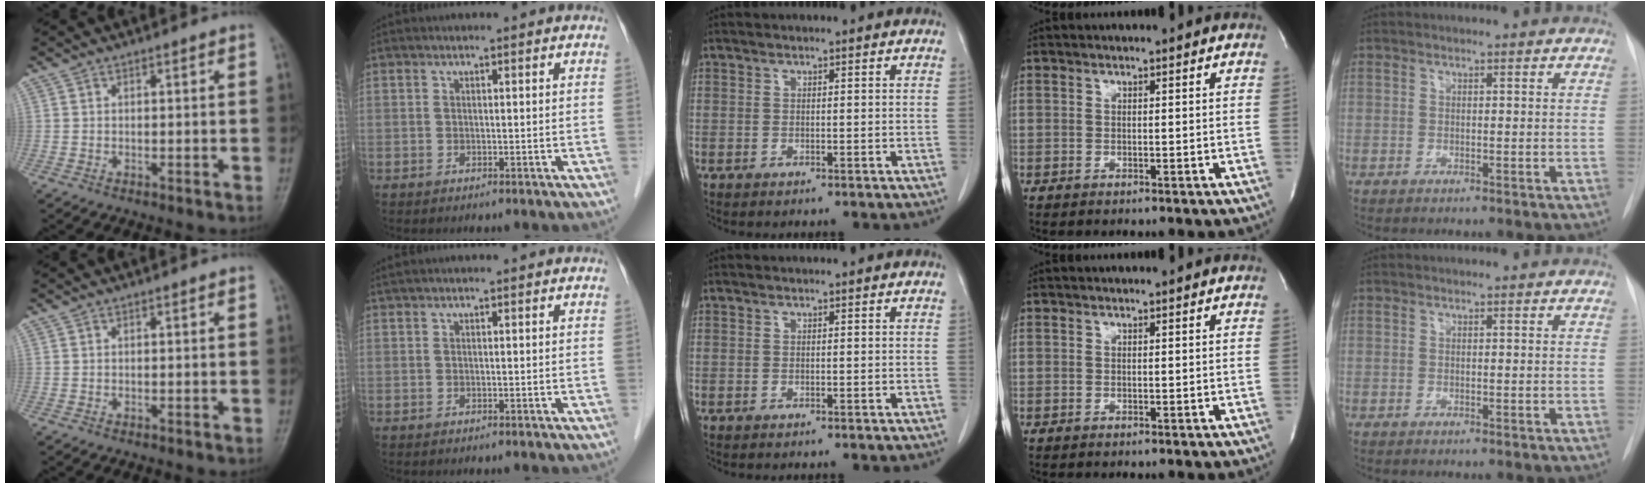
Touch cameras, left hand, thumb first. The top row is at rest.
{}